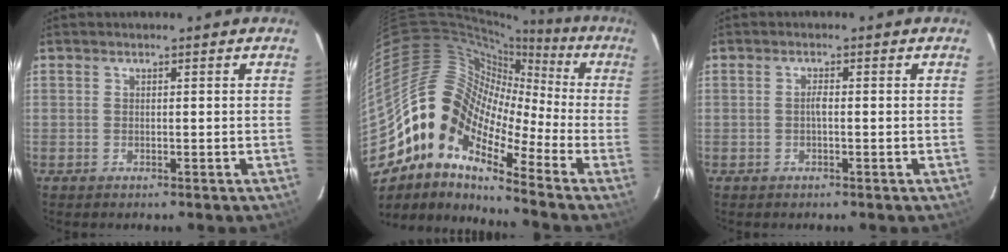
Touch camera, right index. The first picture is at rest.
{"total": 14.2, "force": [-6.4, 8.4, 9.5], "torque": [-0.150, 0.013, -0.147]}
{"total": 1.1, "force": [-0.3, 0.2, 1.0], "torque": [-0.021, 0.005, -0.007]}